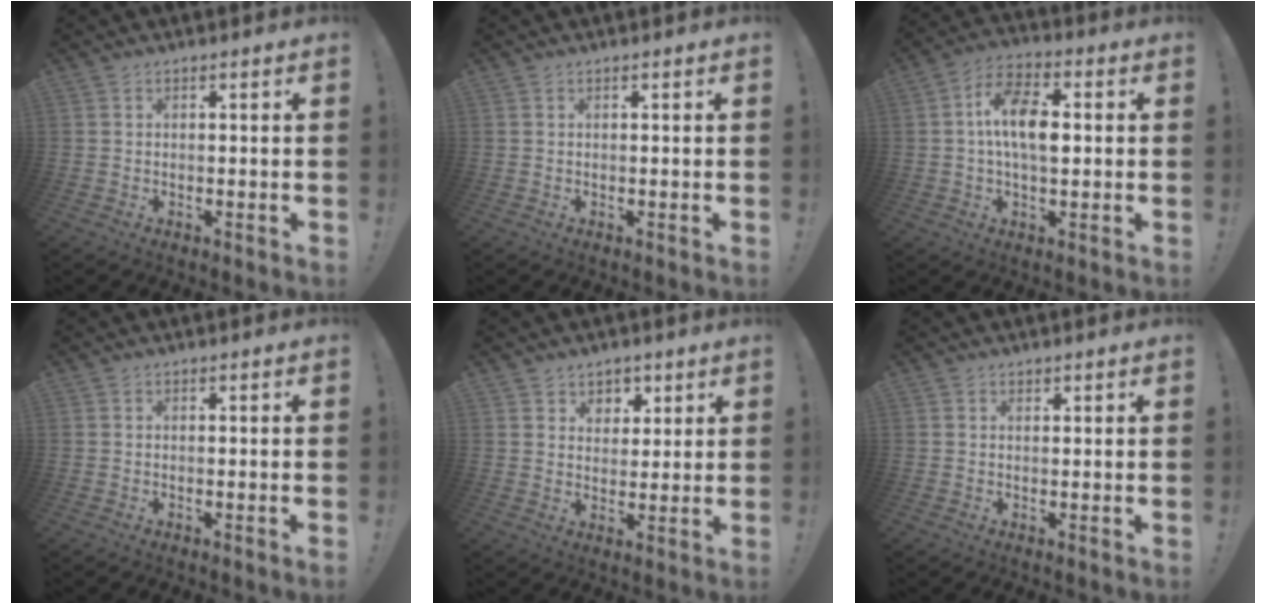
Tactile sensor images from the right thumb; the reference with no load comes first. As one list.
[{"total": 0.0}, {"total": 11.5, "force": [0.7, 6.3, 9.6], "torque": [-0.164, 0.012, 0.014]}, {"total": 0.8, "force": [-0.3, -0.5, 0.6], "torque": [-0.014, 0.000, -0.006]}, {"total": 5.8, "force": [3.3, 4.8, 0.8], "torque": [-0.004, -0.030, 0.063]}, {"total": 0.8, "force": [0.7, 0.3, 0.2], "torque": [0.001, -0.003, 0.012]}]